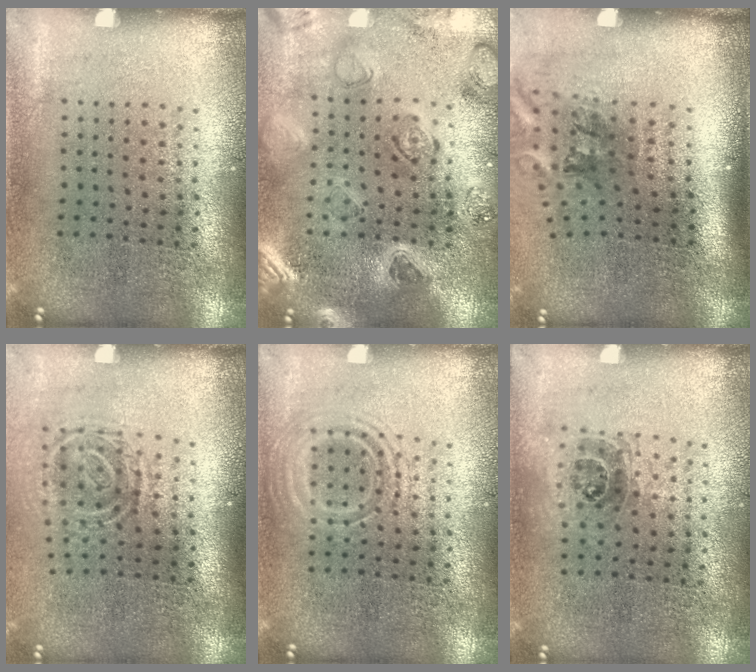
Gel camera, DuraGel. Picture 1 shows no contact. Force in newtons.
{"total": 1.4, "press": 1.4, "slide": 0.2}
{"total": 2.2, "press": 1.3, "slide": 1.7}
{"total": 1.7, "press": 1.2, "slide": 1.3}
{"total": 2.1, "press": 2.1, "slide": 0.3}
{"total": 1.1, "press": 0.9, "slide": 0.6}